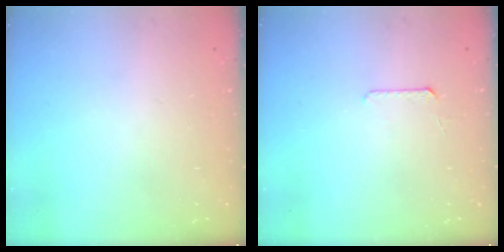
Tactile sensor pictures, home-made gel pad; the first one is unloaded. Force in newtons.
{"total": 5.2, "press": 5.1, "slide": 0.5}